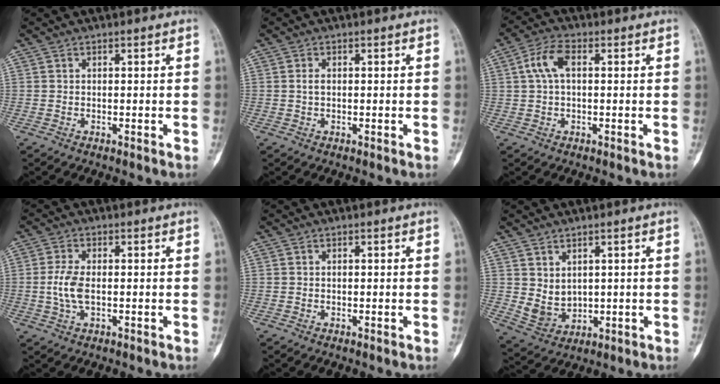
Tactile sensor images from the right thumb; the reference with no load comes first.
{"total": 1.3, "force": [-0.1, 0.6, 1.1], "torque": [-0.022, 0.001, -0.002]}
{"total": 5.6, "force": [1.0, 2.8, 4.8], "torque": [-0.105, 0.016, 0.014]}
{"total": 5.4, "force": [-0.5, 2.6, 4.7], "torque": [-0.110, 0.006, -0.012]}
{"total": 0.0}
{"total": 5.5, "force": [1.1, 4.2, 3.4], "torque": [-0.046, -0.018, 0.042]}